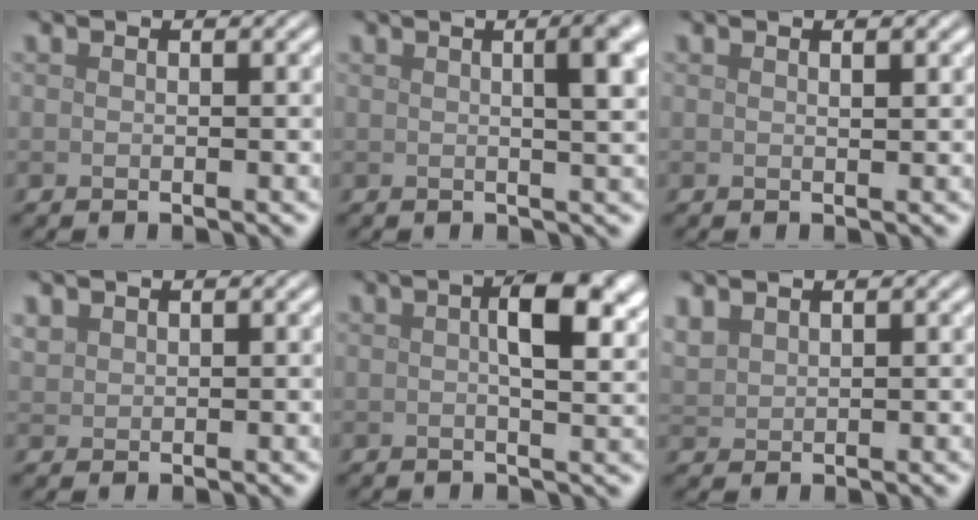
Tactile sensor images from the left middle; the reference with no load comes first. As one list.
[{"total": 5.0, "force": [1.4, 1.5, 4.5], "torque": [-0.036, 0.019, 0.010]}, {"total": 0.8, "force": [0.5, 0.2, 0.6], "torque": [-0.008, 0.000, 0.009]}, {"total": 1.1, "force": [0.9, 0.6, 0.2], "torque": [-0.006, 0.002, 0.021]}, {"total": 6.1, "force": [1.7, 2.2, 5.4], "torque": [-0.073, 0.008, 0.022]}, {"total": 1.7, "force": [1.4, 0.8, 0.6], "torque": [-0.020, 0.005, 0.036]}]